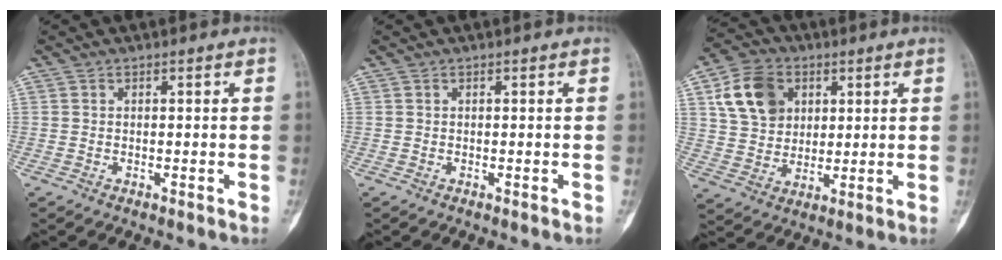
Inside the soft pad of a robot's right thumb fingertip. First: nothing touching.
{"total": 0.0}
{"total": 12.1, "force": [4.3, 9.4, 6.4], "torque": [-0.092, -0.004, 0.081]}